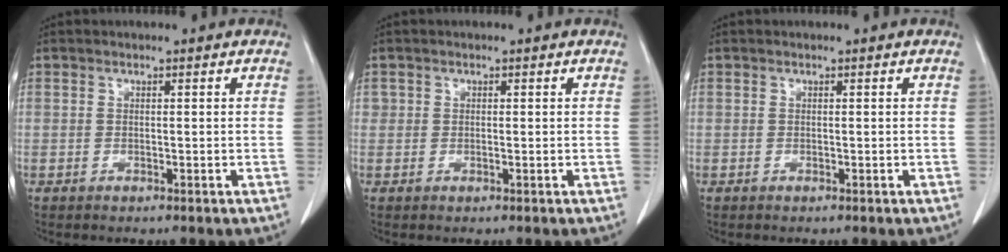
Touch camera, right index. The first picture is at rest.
{"total": 0.8, "force": [0.2, 0.7, 0.3], "torque": [0.003, 0.000, 0.000]}
{"total": 0.0}